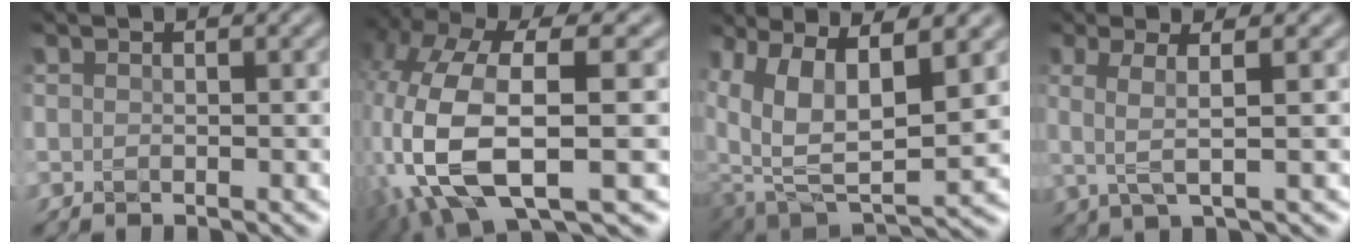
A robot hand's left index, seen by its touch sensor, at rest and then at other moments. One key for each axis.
{"total": 12.0, "fx": -2.2, "fy": 5.5, "fz": 10.5, "tx": -0.243, "ty": -0.012, "tz": -0.034}
{"total": 10.2, "fx": 4.1, "fy": 4.9, "fz": 7.9, "tx": -0.153, "ty": -0.007, "tz": 0.089}
{"total": 3.0, "fx": 0.6, "fy": 0.6, "fz": 2.9, "tx": -0.055, "ty": 0.006, "tz": 0.010}